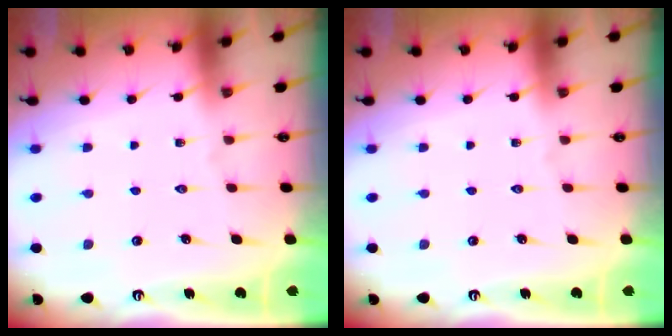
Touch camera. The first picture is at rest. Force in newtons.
{"total": 0.0}